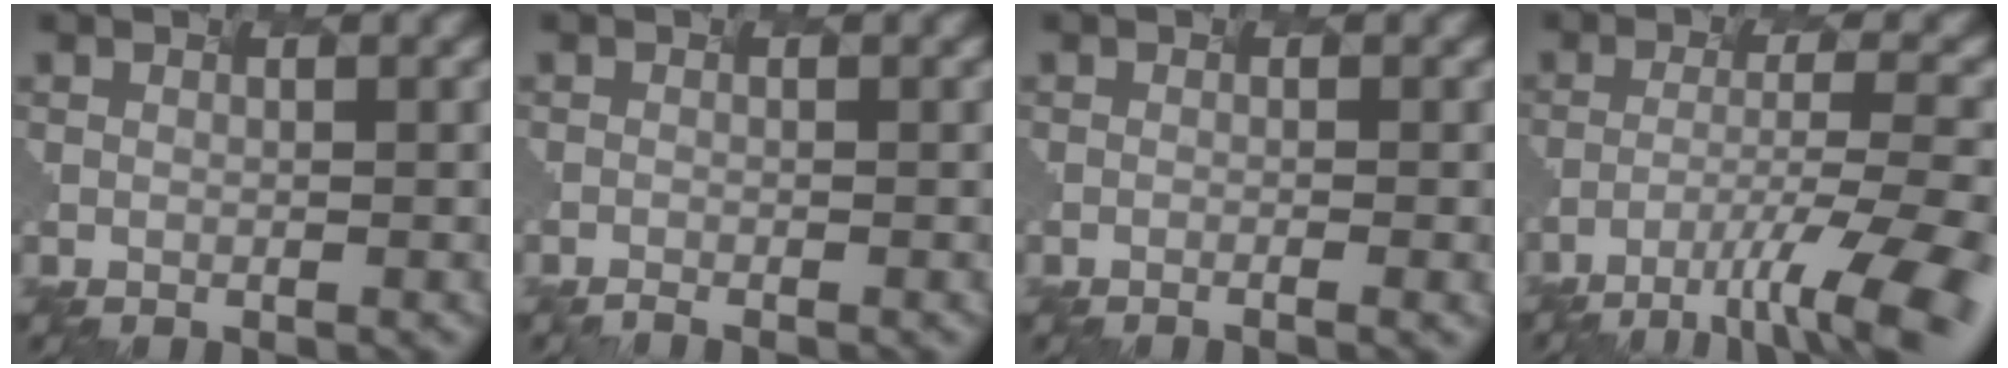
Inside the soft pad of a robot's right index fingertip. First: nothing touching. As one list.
[{"total": 1.3, "force": [-1.2, -0.2, 0.4], "torque": [0.002, -0.001, -0.003]}, {"total": 1.5, "force": [-0.8, 0.1, 1.2], "torque": [-0.015, -0.003, -0.004]}, {"total": 9.4, "force": [-7.0, 0.4, 6.2], "torque": [-0.126, -0.004, -0.086]}]